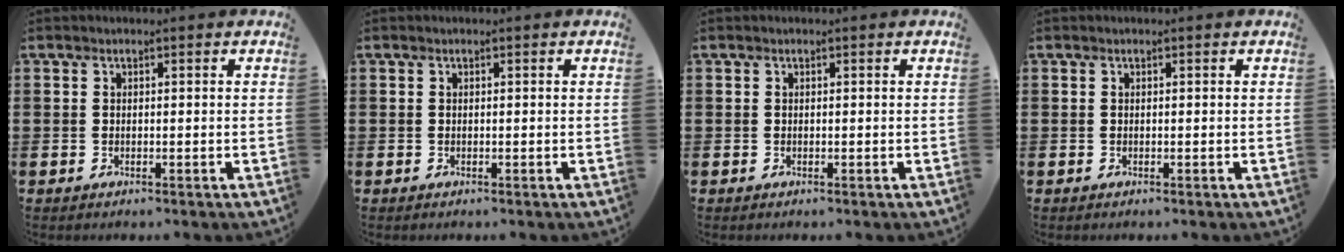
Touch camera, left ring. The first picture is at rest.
{"total": 0.0}
{"total": 0.0}
{"total": 0.0}